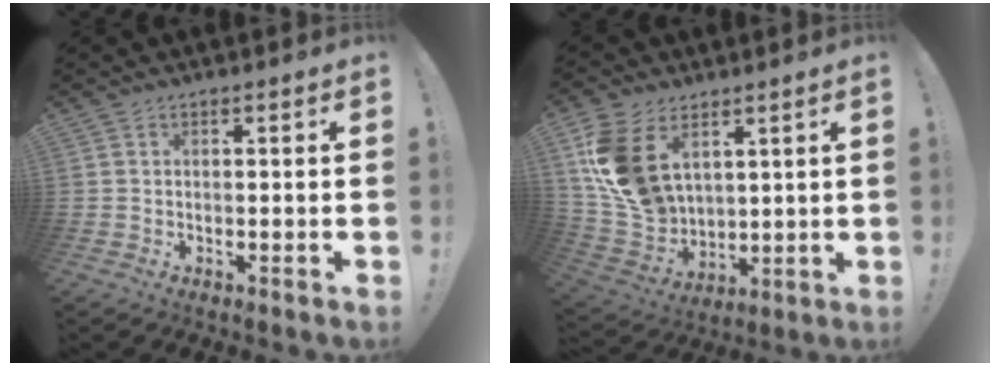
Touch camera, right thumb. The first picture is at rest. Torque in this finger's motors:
{"motor_torque": [1.92, 1.93, 0.83, -0.34, 0.21]}